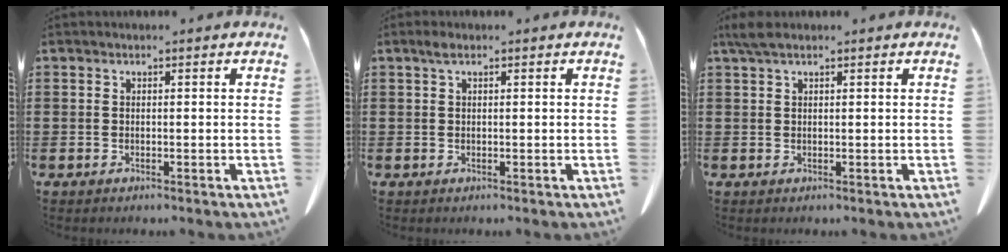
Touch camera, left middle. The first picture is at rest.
{"total": 1.2, "force": [0.5, 0.4, 1.0], "torque": [-0.022, 0.003, 0.009]}
{"total": 2.1, "force": [1.3, 0.5, 1.6], "torque": [-0.034, 0.001, 0.024]}